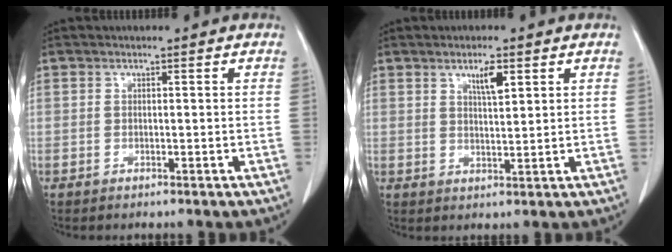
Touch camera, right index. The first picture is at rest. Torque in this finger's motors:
{"motor_torque": [0.08, 0.06, 0.04, 0.03]}